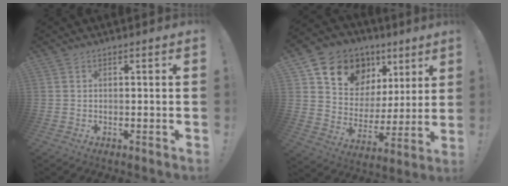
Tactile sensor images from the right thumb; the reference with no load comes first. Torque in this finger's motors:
{"motor_torque": [0.92, 3.08, 0.36, -0.07, 0.07]}